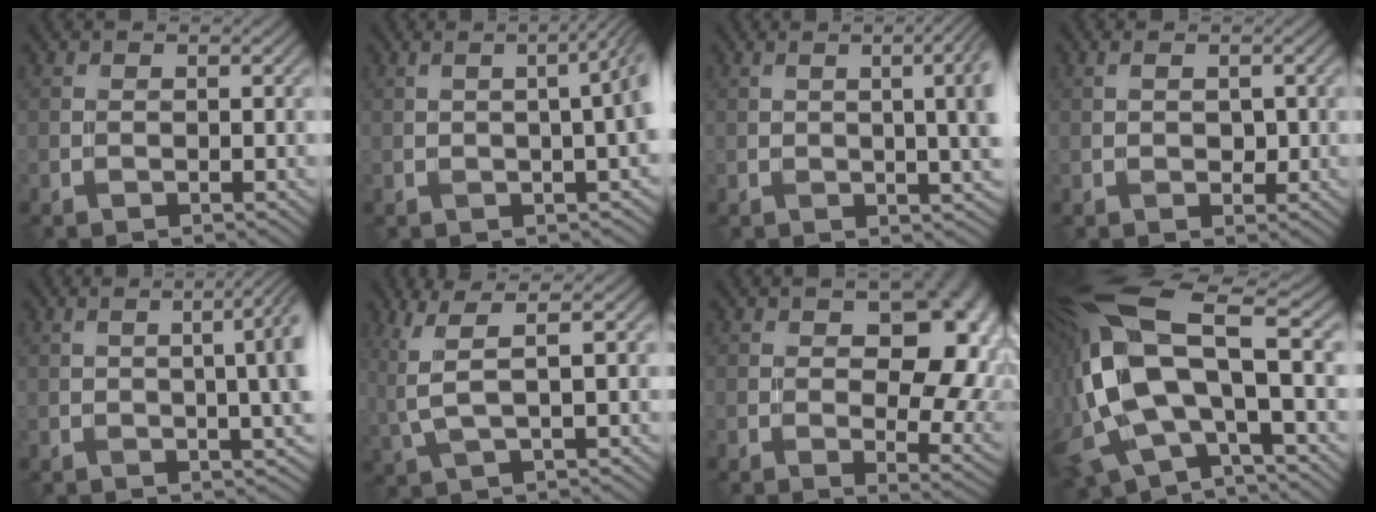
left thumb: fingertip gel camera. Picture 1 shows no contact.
{"total": 6.1, "force": [0.3, 1.8, 5.8], "torque": [-0.047, 0.016, 0.005]}
{"total": 6.9, "force": [0.9, 2.2, 6.5], "torque": [-0.059, 0.015, 0.017]}
{"total": 1.0, "force": [0.0, 0.4, 0.9], "torque": [-0.027, -0.003, 0.008]}
{"total": 6.7, "force": [0.7, 1.7, 6.4], "torque": [-0.064, 0.010, 0.020]}
{"total": 4.7, "force": [1.7, 1.2, 4.3], "torque": [-0.103, 0.004, 0.041]}
{"total": 12.9, "force": [2.9, 6.9, 10.5], "torque": [-0.114, 0.000, 0.050]}
{"total": 15.7, "force": [-0.3, 7.5, 13.8], "torque": [-0.329, -0.005, 0.013]}